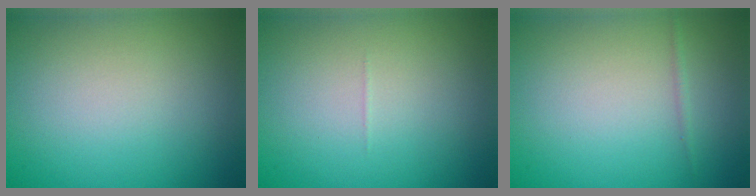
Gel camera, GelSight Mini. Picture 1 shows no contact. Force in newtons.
{"total": 0.0}
{"total": 0.5, "press": 0.5, "slide": 0.0}